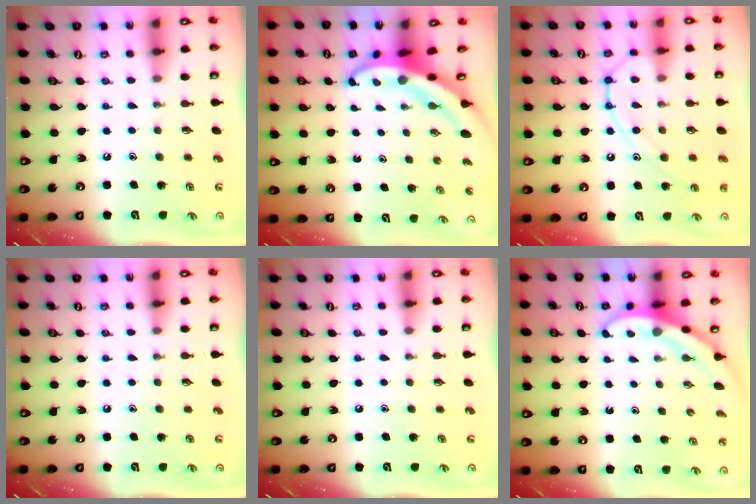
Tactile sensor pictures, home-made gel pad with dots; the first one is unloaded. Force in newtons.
{"total": 4.5, "press": 4.5, "slide": 0.5}
{"total": 13.2, "press": 13.2, "slide": 1.2}
{"total": 0.0}
{"total": 0.0}
{"total": 3.2, "press": 3.2, "slide": 0.1}